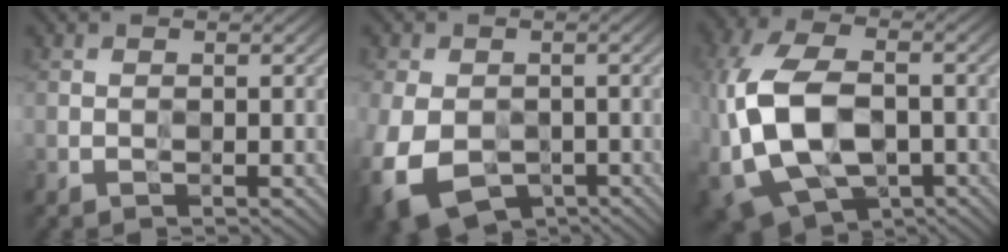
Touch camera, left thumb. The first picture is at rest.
{"total": 10.7, "force": [-3.7, 7.7, 6.5], "torque": [-0.164, -0.044, -0.052]}
{"total": 16.5, "force": [-3.1, 10.5, 12.3], "torque": [-0.293, -0.018, -0.055]}